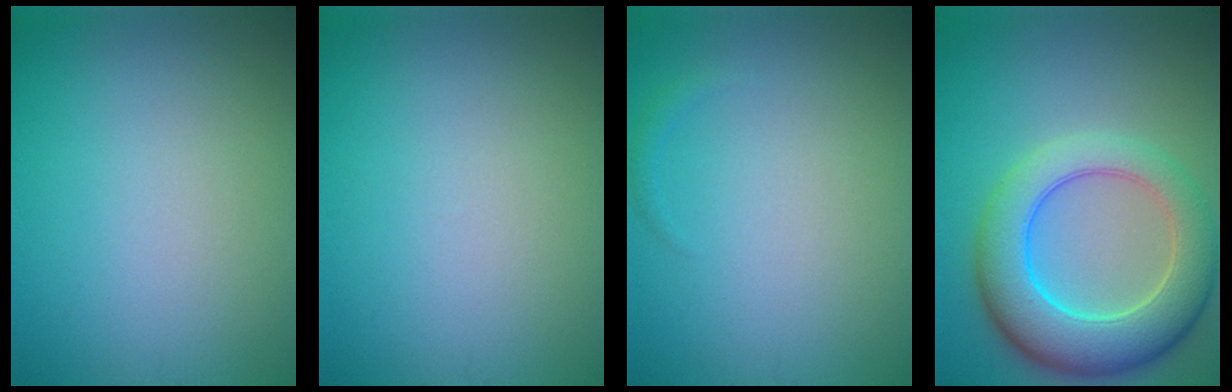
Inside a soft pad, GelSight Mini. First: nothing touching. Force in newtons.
{"total": 0.0}
{"total": 0.6, "press": 0.6, "slide": 0.1}
{"total": 8.3, "press": 8.3, "slide": 0.4}